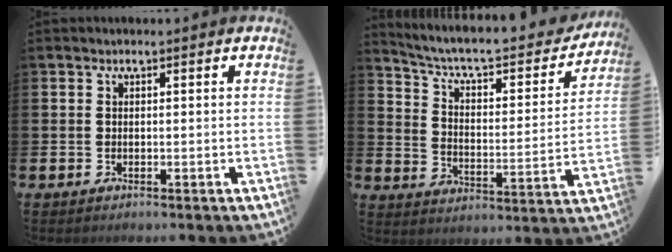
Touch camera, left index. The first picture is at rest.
{"total": 7.3, "force": [6.3, 2.0, 3.1], "torque": [-0.088, -0.046, 0.101]}